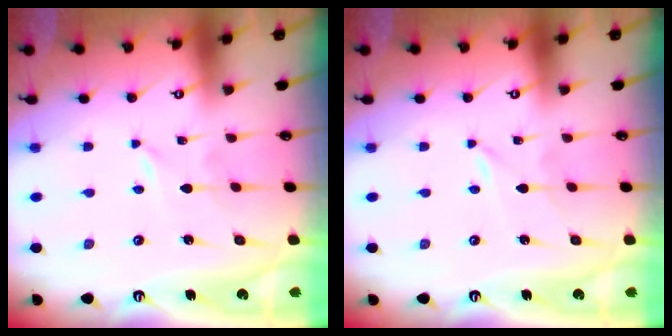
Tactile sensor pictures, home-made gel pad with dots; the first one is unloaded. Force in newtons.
{"total": 0.0}